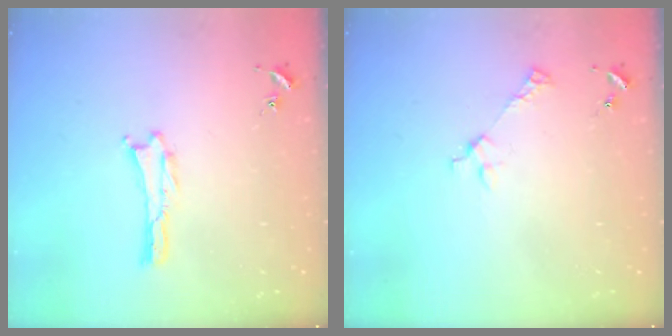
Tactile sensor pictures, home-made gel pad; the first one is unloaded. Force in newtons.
{"total": 2.6, "press": 2.6, "slide": 0.3}